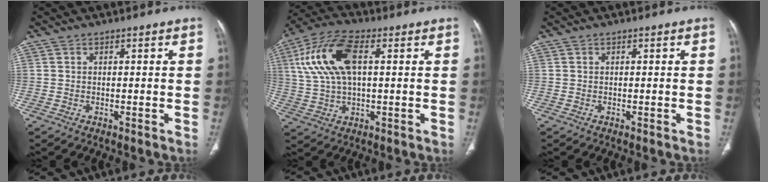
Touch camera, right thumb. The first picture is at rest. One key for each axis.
{"total": 14.2, "fx": 3.4, "fy": 6.9, "fz": 11.9, "tx": -0.256, "ty": 0.019, "tz": 0.066}
{"total": 0.0}